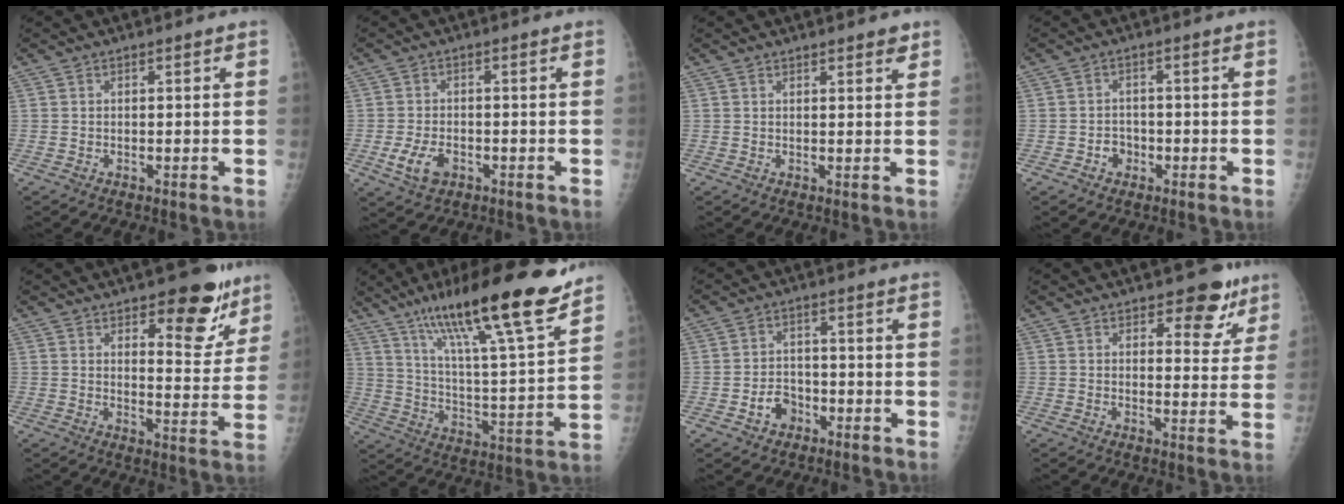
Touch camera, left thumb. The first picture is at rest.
{"total": 5.4, "force": [-2.1, 3.4, 3.6], "torque": [-0.069, 0.004, -0.033]}
{"total": 2.3, "force": [1.7, 0.7, 1.4], "torque": [-0.011, -0.008, 0.020]}
{"total": 3.1, "force": [-1.4, 2.6, 1.1], "torque": [-0.002, 0.016, -0.026]}
{"total": 13.1, "force": [8.2, 5.3, 8.7], "torque": [-0.063, -0.049, 0.111]}
{"total": 24.1, "force": [16.7, 3.4, 17.1], "torque": [-0.264, -0.062, 0.277]}
{"total": 5.0, "force": [-2.3, 3.9, 2.1], "torque": [-0.015, 0.024, -0.037]}
{"total": 8.2, "force": [5.2, 4.1, 4.8], "torque": [-0.020, -0.025, 0.064]}